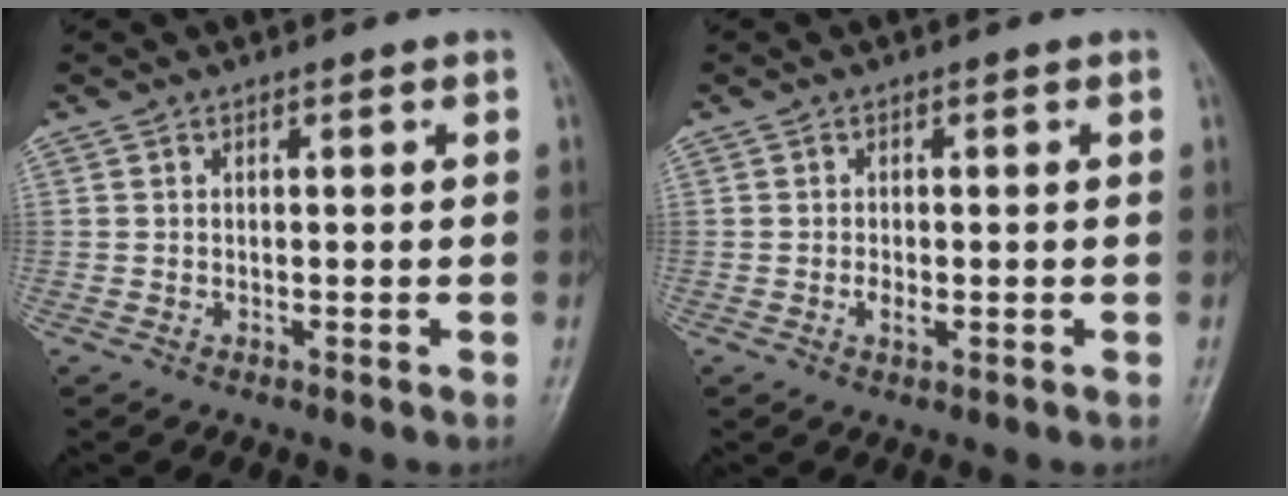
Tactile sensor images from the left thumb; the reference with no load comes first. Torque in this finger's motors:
{"motor_torque": [-0.04, 0.05, 0.12, 0.00, 0.01]}